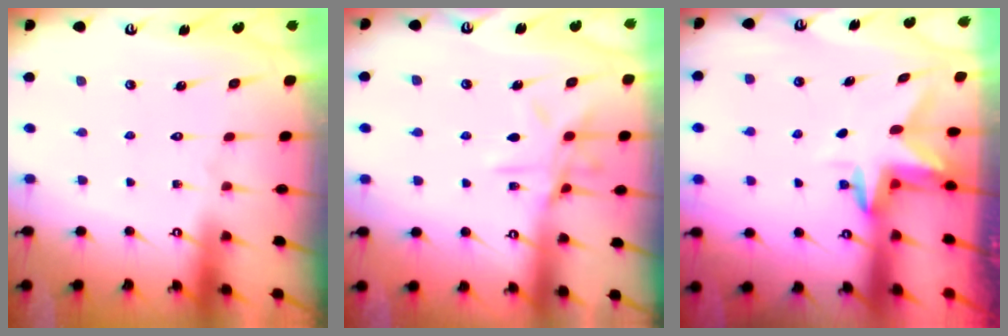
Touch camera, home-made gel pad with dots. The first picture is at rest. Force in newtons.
{"total": 10.5, "press": 10.4, "slide": 0.9}
{"total": 3.0, "press": 3.0, "slide": 0.3}